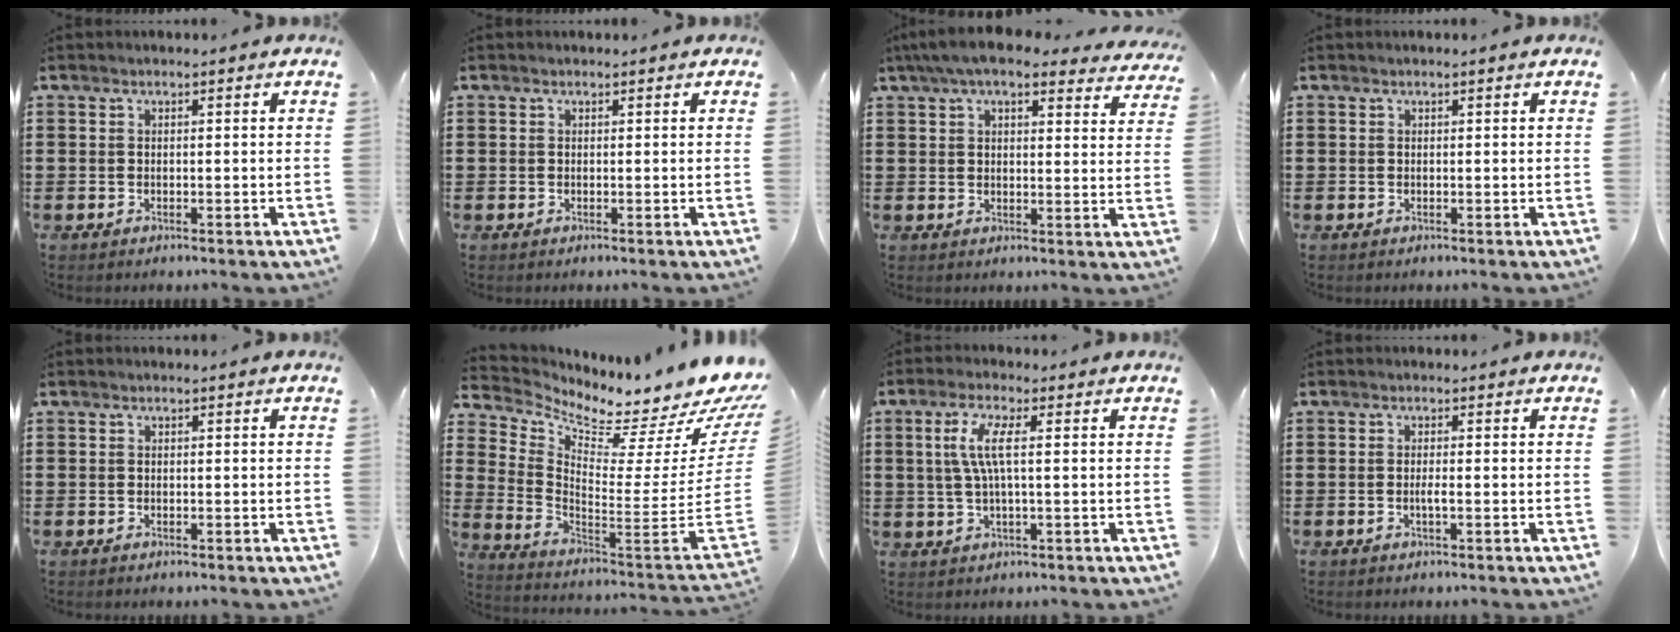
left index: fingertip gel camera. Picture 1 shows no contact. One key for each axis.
{"total": 0.7, "fx": 0.2, "fy": 0.7, "fz": 0.0, "tx": -0.002, "ty": 0.007, "tz": 0.003}
{"total": 7.3, "fx": 6.1, "fy": 1.3, "fz": 3.8, "tx": -0.091, "ty": -0.012, "tz": 0.112}
{"total": 0.0}
{"total": 0.0}
{"total": 5.3, "fx": 4.9, "fy": 0.6, "fz": 1.9, "tx": -0.048, "ty": -0.078, "tz": 0.073}
{"total": 5.6, "fx": 0.9, "fy": 0.8, "fz": 5.5, "tx": -0.120, "ty": -0.006, "tz": 0.008}
{"total": 1.2, "fx": -0.3, "fy": 0.1, "fz": 1.2, "tx": -0.021, "ty": -0.001, "tz": -0.005}